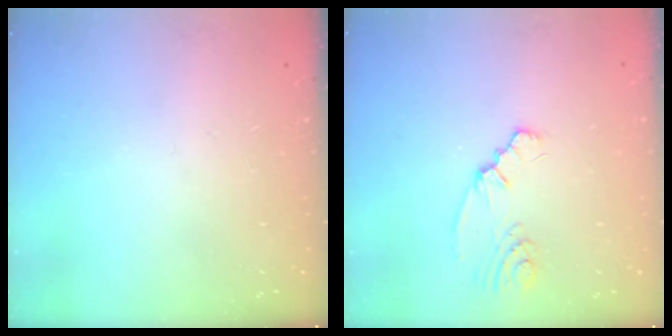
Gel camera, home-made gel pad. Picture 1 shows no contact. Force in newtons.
{"total": 2.3, "press": 2.2, "slide": 0.5}